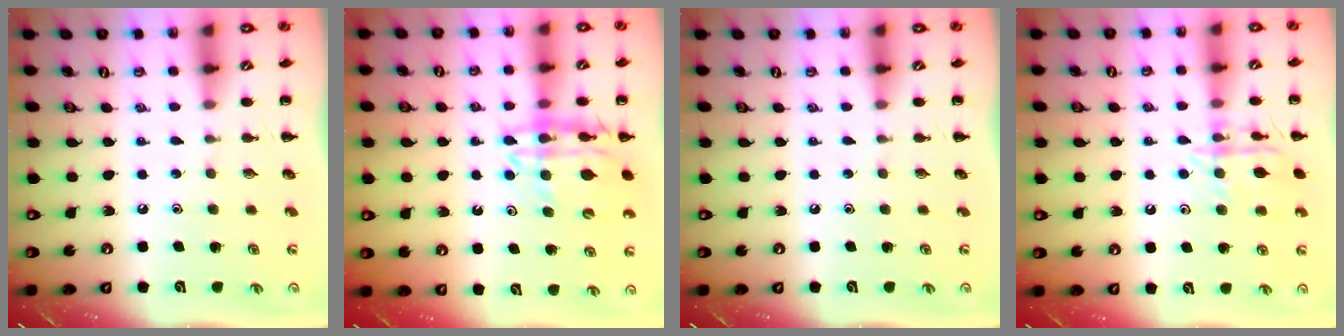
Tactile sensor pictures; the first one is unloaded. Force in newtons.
{"total": 14.4, "press": 14.0, "slide": 3.4}
{"total": 0.0}
{"total": 13.0, "press": 13.0, "slide": 0.7}